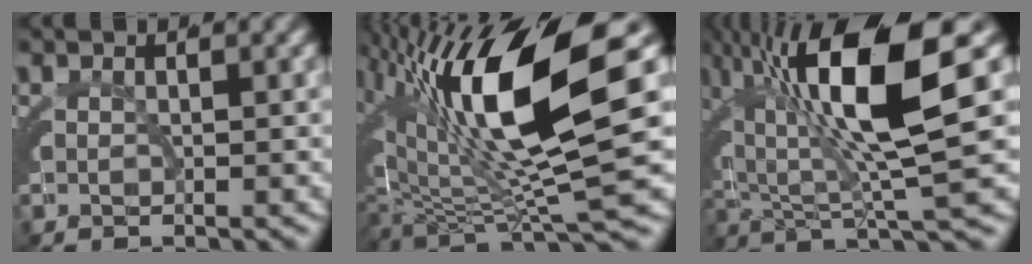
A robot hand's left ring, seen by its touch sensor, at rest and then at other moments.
{"total": 17.4, "force": [2.6, 6.8, 15.9], "torque": [-0.255, 0.014, 0.052]}
{"total": 14.1, "force": [3.3, 5.1, 12.7], "torque": [-0.225, 0.011, 0.060]}